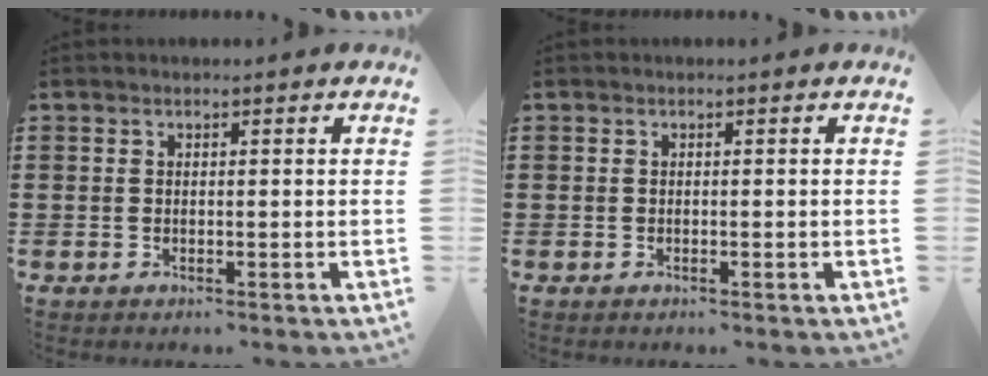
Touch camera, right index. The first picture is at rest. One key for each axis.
{"total": 0.0}